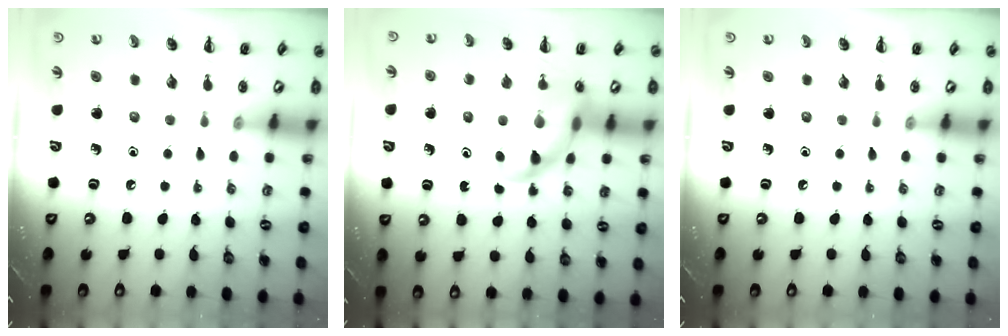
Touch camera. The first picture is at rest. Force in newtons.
{"total": 14.6, "press": 14.2, "slide": 3.4}
{"total": 0.0}